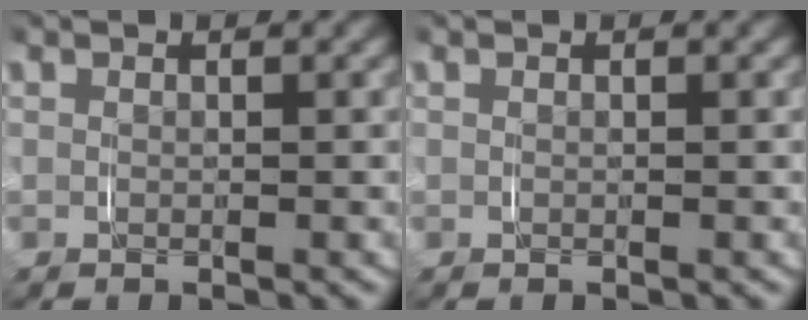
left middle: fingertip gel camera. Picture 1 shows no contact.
{"total": 0.0}